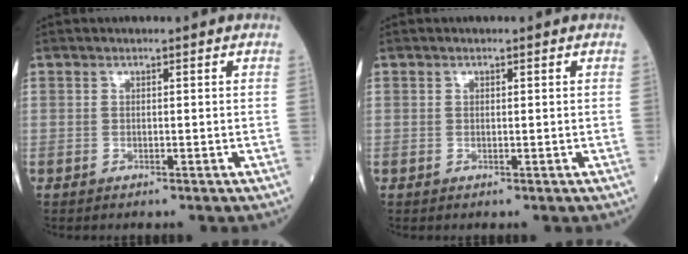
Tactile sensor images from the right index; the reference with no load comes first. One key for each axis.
{"total": 0.6, "fx": 0.2, "fy": 0.5, "fz": 0.3, "tx": -0.013, "ty": 0.007, "tz": 0.005}